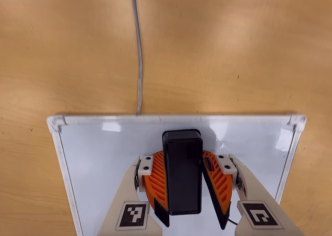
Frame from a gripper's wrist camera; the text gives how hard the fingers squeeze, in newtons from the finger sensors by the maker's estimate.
{"total": 12.8, "left": 14.6, "right": 11.0}